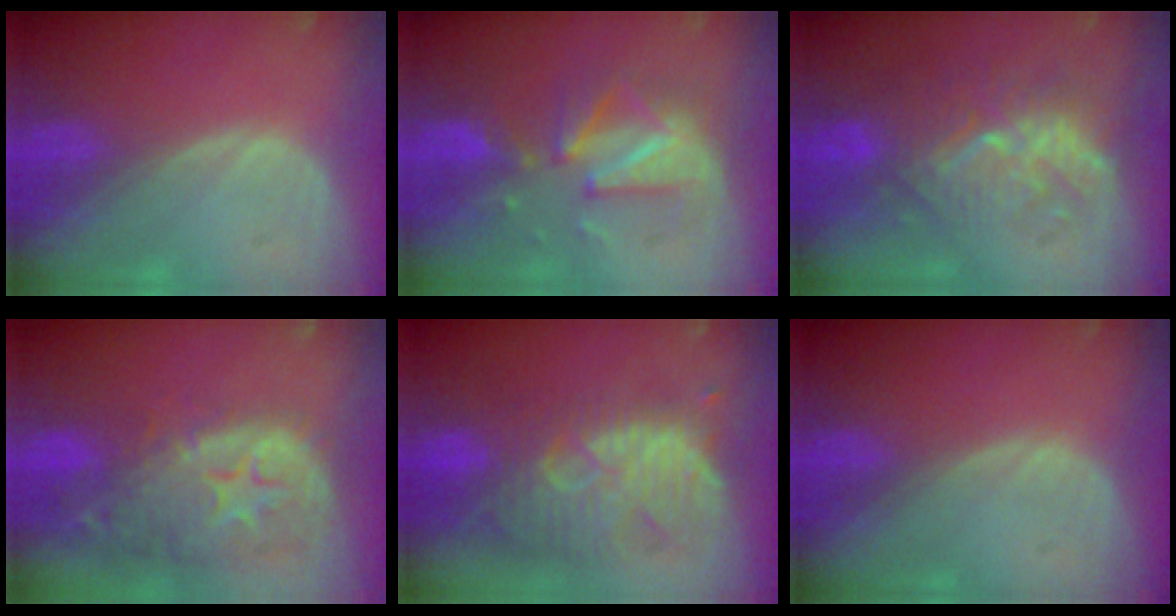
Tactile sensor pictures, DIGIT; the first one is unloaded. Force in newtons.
{"total": 7.9, "press": 7.9, "slide": 0.6}
{"total": 9.4, "press": 9.0, "slide": 2.7}
{"total": 14.1, "press": 11.4, "slide": 8.4}
{"total": 11.6, "press": 10.8, "slide": 4.1}
{"total": 0.0}